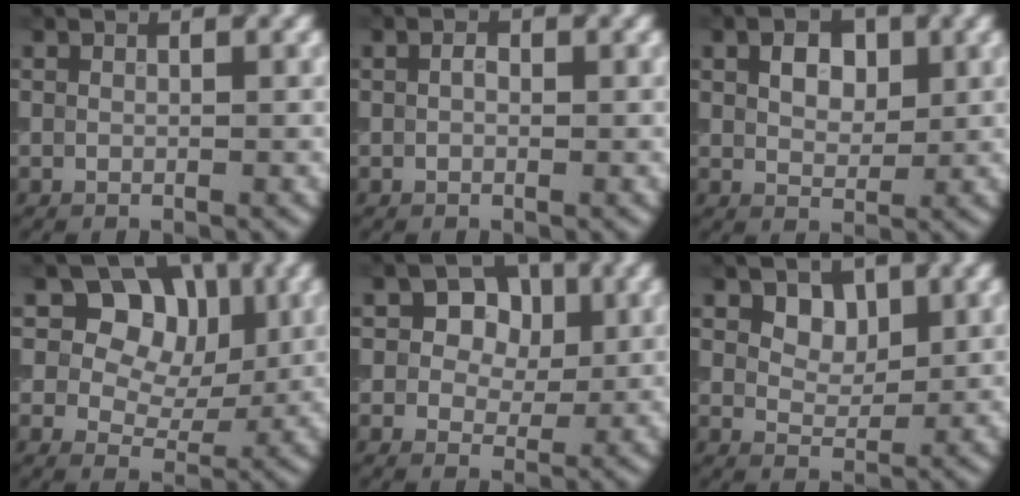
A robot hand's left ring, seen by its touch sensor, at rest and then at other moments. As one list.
[{"total": 1.1, "force": [0.2, 0.7, 0.8], "torque": [-0.011, -0.001, -0.002]}, {"total": 2.9, "force": [1.0, 2.0, 1.9], "torque": [-0.036, 0.003, 0.015]}, {"total": 7.1, "force": [2.7, 5.4, 3.7], "torque": [-0.051, 0.002, 0.029]}, {"total": 4.9, "force": [1.6, 3.7, 2.7], "torque": [-0.034, 0.006, 0.001]}, {"total": 2.5, "force": [1.2, 1.7, 1.4], "torque": [-0.024, -0.007, 0.018]}]